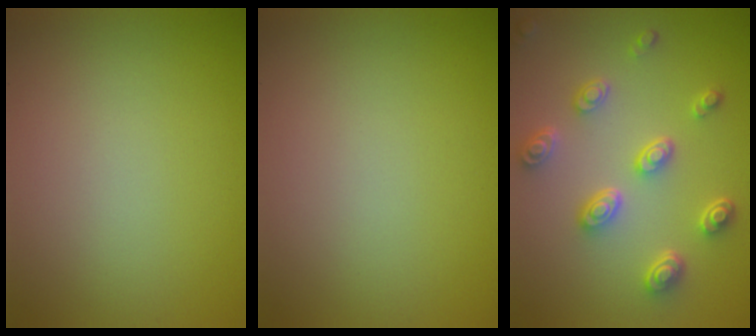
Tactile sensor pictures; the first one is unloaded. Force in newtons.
{"total": 0.0}
{"total": 4.5, "press": 3.5, "slide": 2.8}